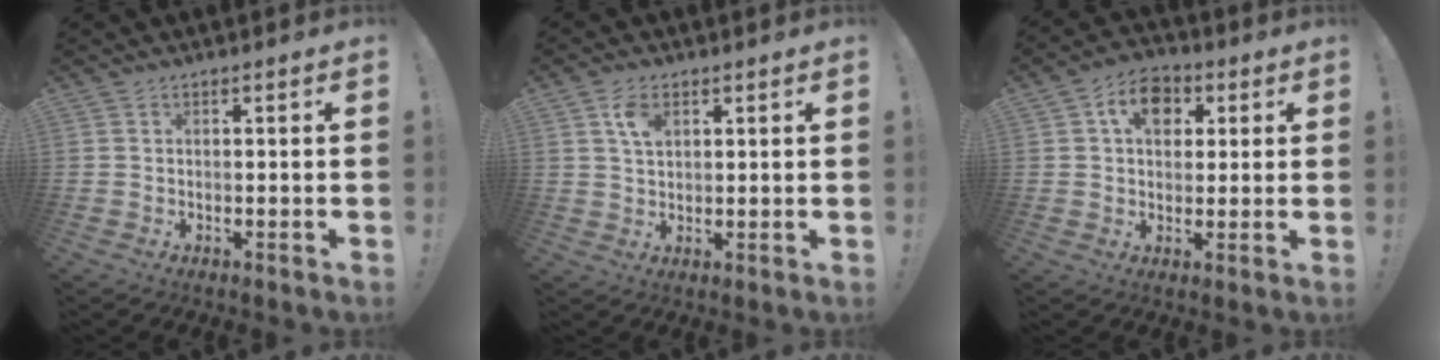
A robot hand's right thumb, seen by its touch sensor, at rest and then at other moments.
{"total": 5.4, "force": [2.6, 3.4, 3.3], "torque": [-0.053, -0.004, 0.046]}
{"total": 9.7, "force": [3.0, 7.2, 5.6], "torque": [-0.075, 0.000, 0.054]}